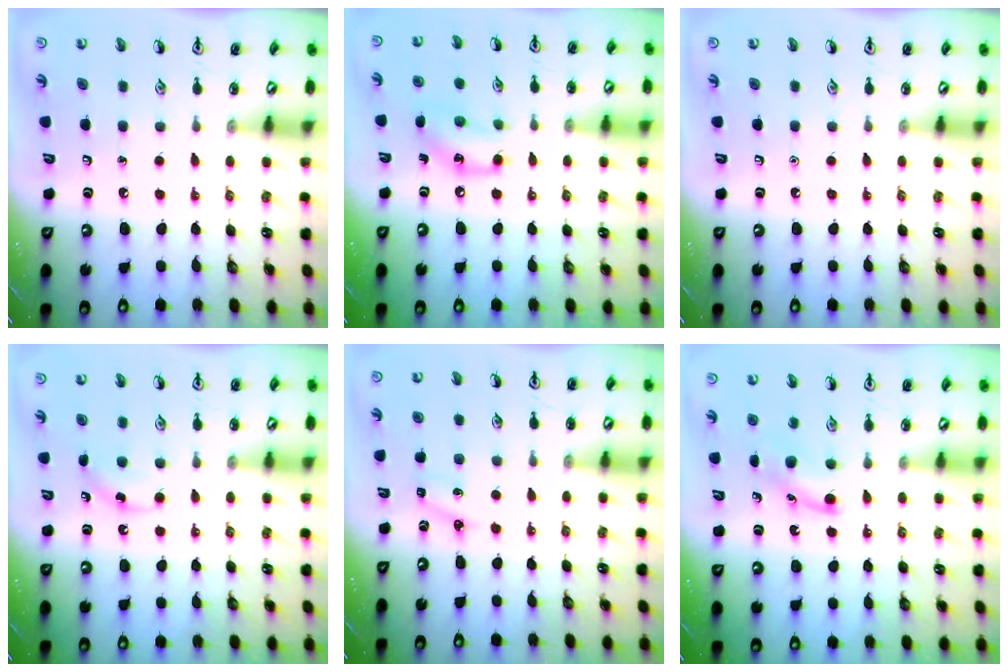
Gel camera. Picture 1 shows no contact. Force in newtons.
{"total": 9.9, "press": 9.8, "slide": 1.3}
{"total": 0.0}
{"total": 2.6, "press": 2.4, "slide": 0.8}
{"total": 2.5, "press": 2.4, "slide": 0.8}
{"total": 5.1, "press": 4.8, "slide": 1.5}